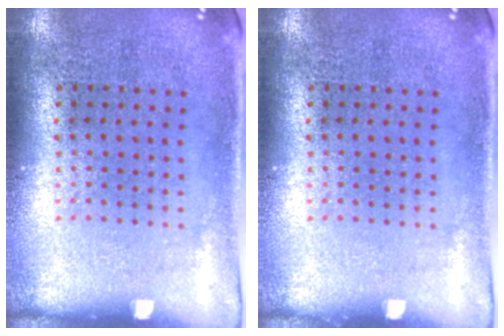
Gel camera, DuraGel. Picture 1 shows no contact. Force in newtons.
{"total": 0.0}